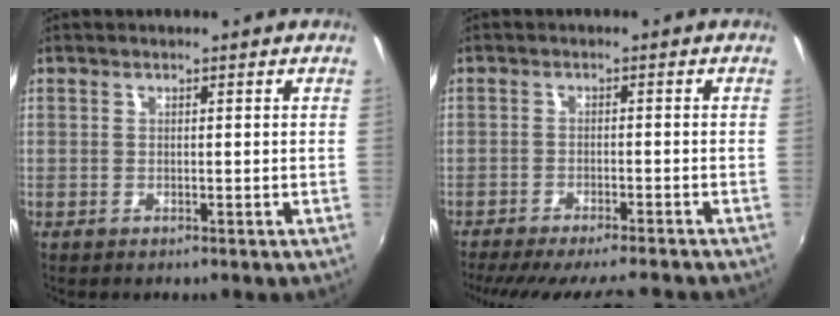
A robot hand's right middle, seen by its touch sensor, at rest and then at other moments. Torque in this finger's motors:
{"motor_torque": [1.07, -1.07, 0.20, 0.07]}